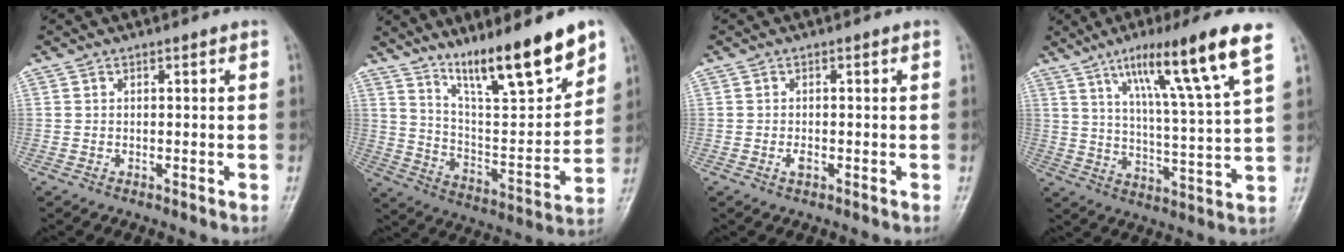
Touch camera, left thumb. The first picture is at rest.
{"total": 17.9, "force": [12.6, 3.3, 12.2], "torque": [-0.168, -0.076, 0.222]}
{"total": 1.4, "force": [-0.5, 0.7, 1.1], "torque": [-0.019, -0.001, -0.011]}
{"total": 17.2, "force": [9.5, 1.0, 14.2], "torque": [-0.225, -0.039, 0.152]}